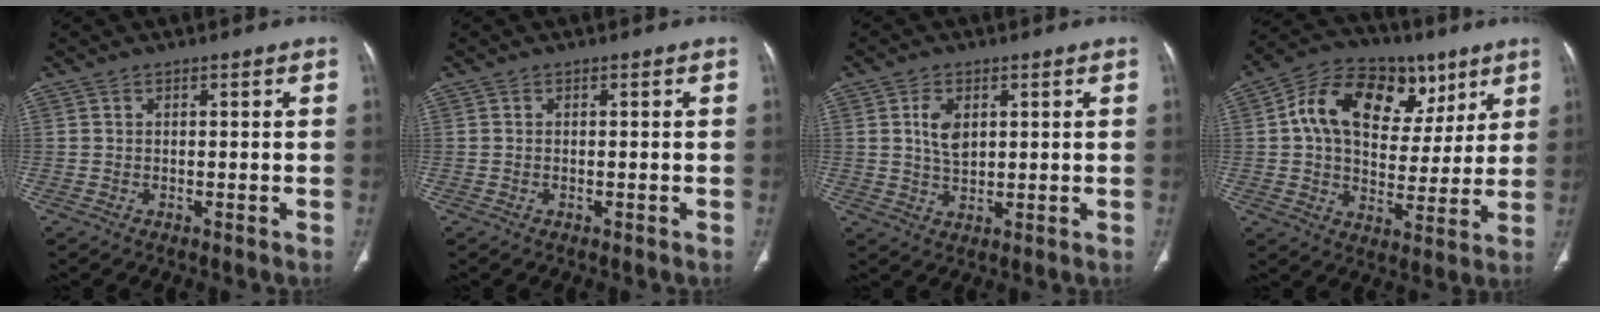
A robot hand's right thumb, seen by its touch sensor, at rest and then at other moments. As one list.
[{"total": 0.0}, {"total": 5.0, "force": [1.4, 3.1, 3.6], "torque": [-0.058, -0.007, 0.029]}, {"total": 20.9, "force": [7.8, 14.0, 13.5], "torque": [-0.178, 0.014, 0.121]}]